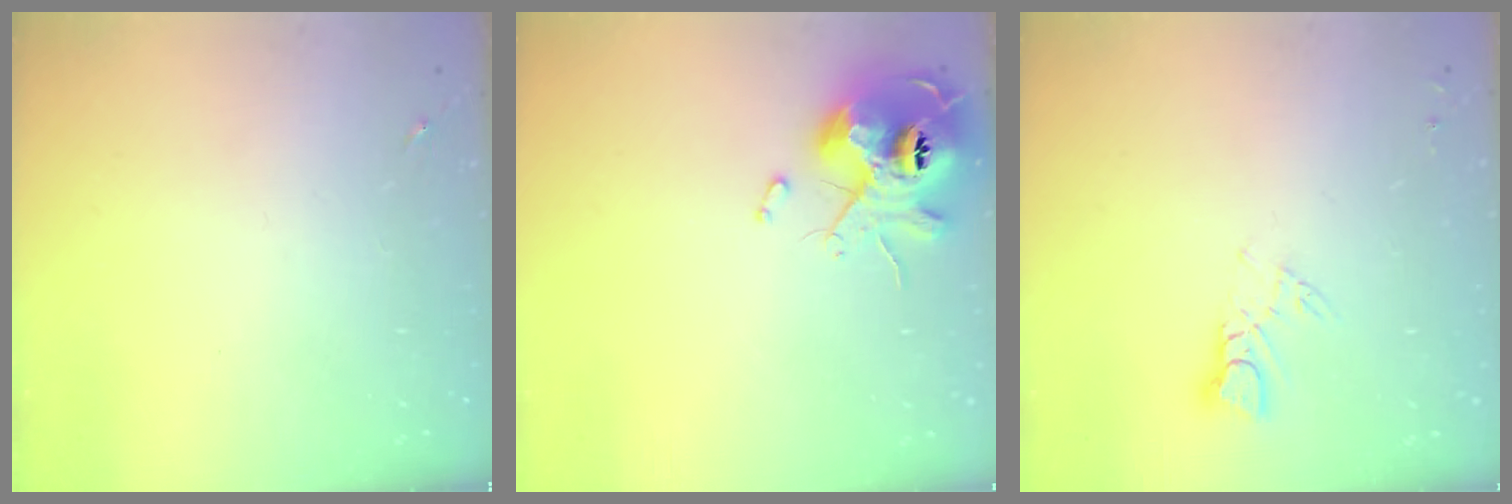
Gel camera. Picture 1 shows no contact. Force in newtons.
{"total": 11.9, "press": 11.7, "slide": 1.7}
{"total": 4.5, "press": 4.5, "slide": 0.5}